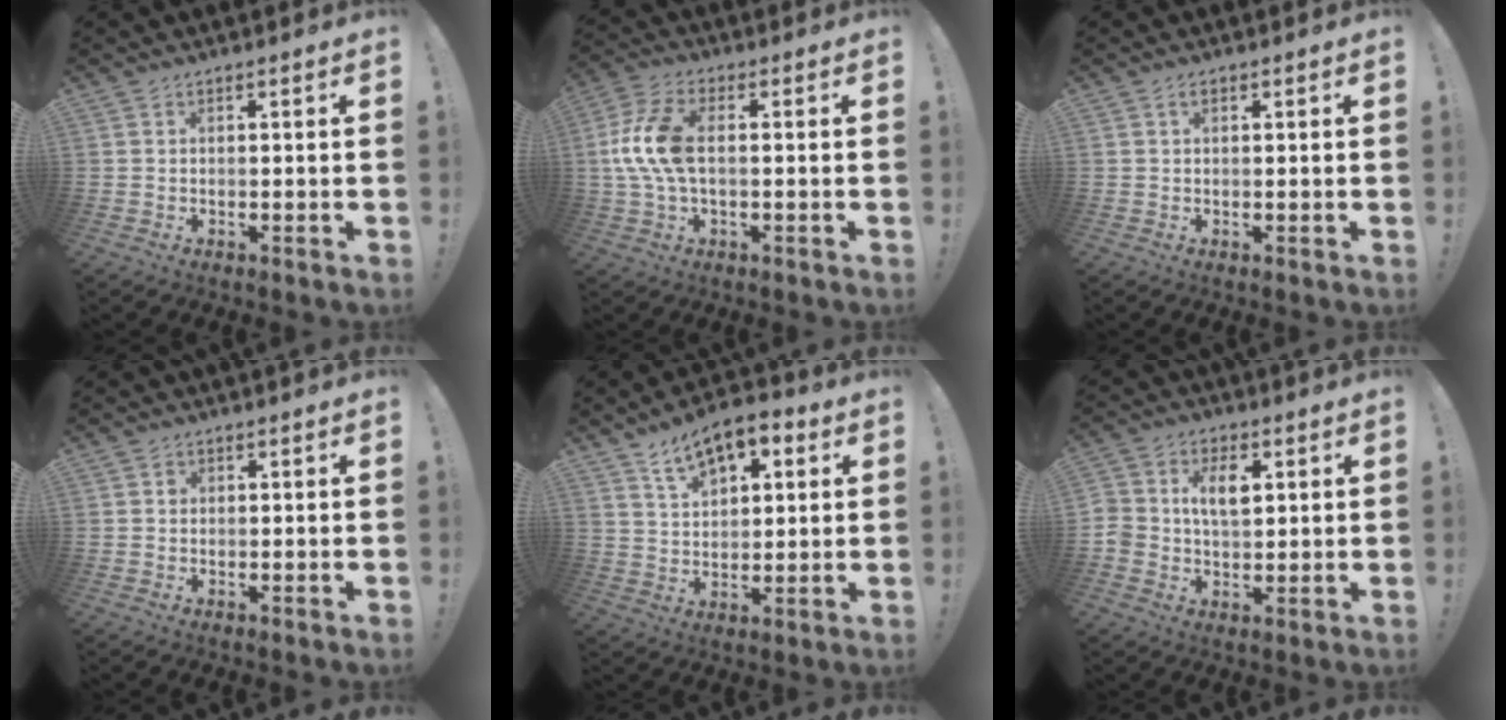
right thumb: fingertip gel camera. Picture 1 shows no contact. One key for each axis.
{"total": 12.0, "fx": 0.3, "fy": 6.3, "fz": 10.2, "tx": -0.200, "ty": 0.003, "tz": 0.011}
{"total": 1.1, "fx": 0.5, "fy": 0.6, "fz": 0.7, "tx": -0.015, "ty": 0.002, "tz": 0.010}
{"total": 1.0, "fx": 0.0, "fy": 0.9, "fz": 0.3, "tx": -0.005, "ty": 0.002, "tz": -0.001}
{"total": 11.0, "fx": 6.6, "fy": 6.1, "fz": 6.4, "tx": -0.100, "ty": -0.030, "tz": 0.122}
{"total": 8.6, "fx": 1.6, "fy": 6.0, "fz": 5.9, "tx": -0.104, "ty": 0.005, "tz": 0.028}